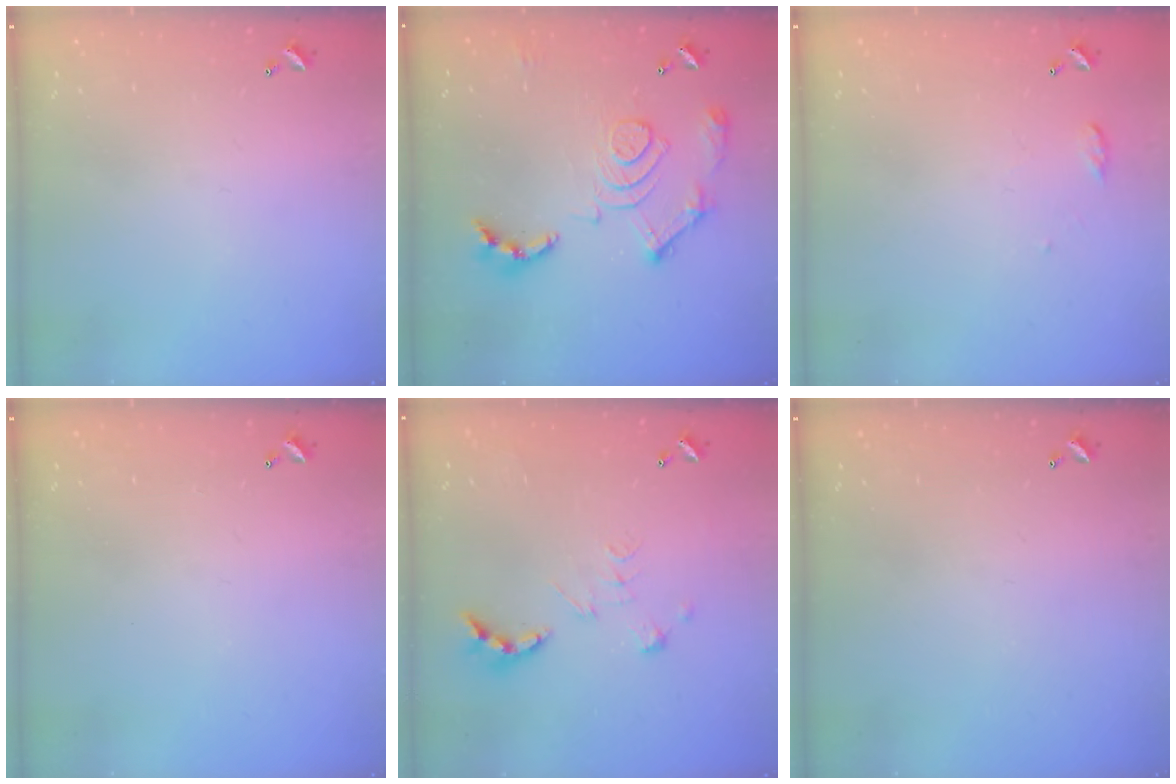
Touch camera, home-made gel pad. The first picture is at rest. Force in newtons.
{"total": 16.8, "press": 16.7, "slide": 1.6}
{"total": 5.9, "press": 5.8, "slide": 0.7}
{"total": 0.0}
{"total": 2.7, "press": 2.2, "slide": 1.5}
{"total": 0.0}